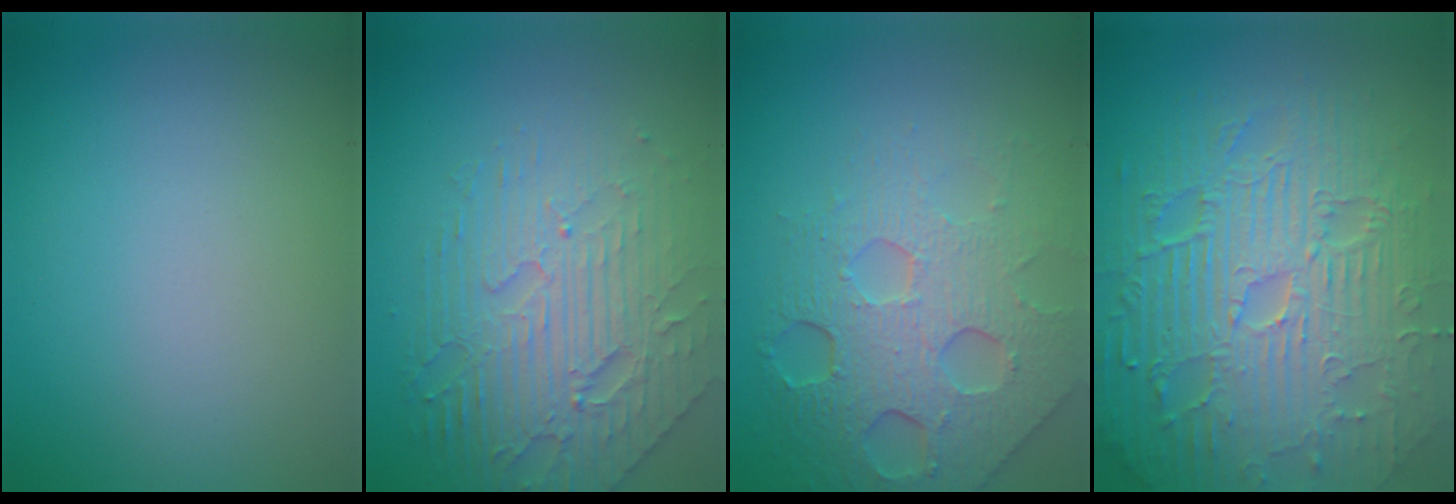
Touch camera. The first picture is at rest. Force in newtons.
{"total": 6.3, "press": 4.6, "slide": 4.3}
{"total": 7.6, "press": 5.2, "slide": 5.5}
{"total": 11.3, "press": 7.4, "slide": 8.6}